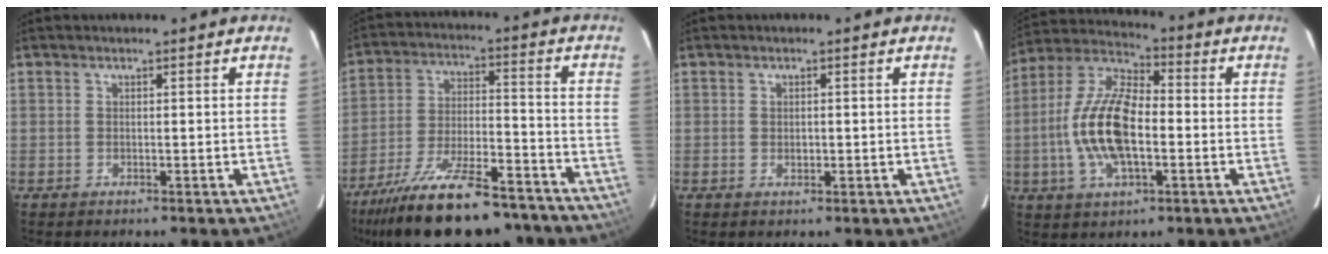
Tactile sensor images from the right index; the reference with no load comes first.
{"total": 25.4, "force": [-20.7, 7.9, 12.5], "torque": [-0.232, -0.021, -0.302]}
{"total": 1.2, "force": [-0.1, 1.0, 0.7], "torque": [-0.010, 0.001, -0.002]}
{"total": 15.5, "force": [-2.5, 6.9, 13.7], "torque": [-0.283, 0.007, -0.052]}